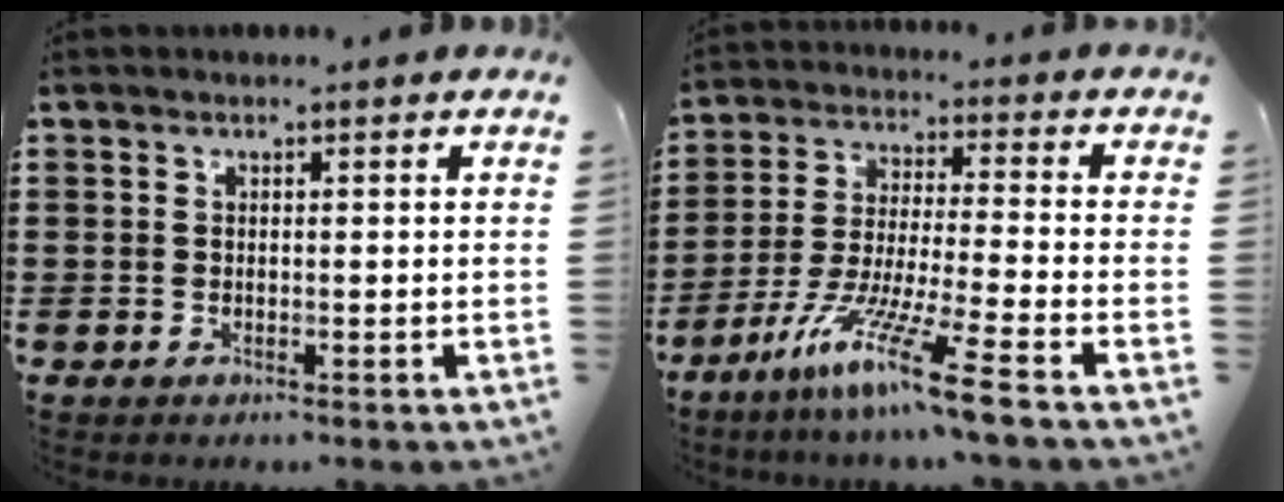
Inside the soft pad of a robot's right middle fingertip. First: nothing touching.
{"total": 11.6, "force": [-8.3, 0.1, 8.1], "torque": [-0.167, -0.002, -0.165]}